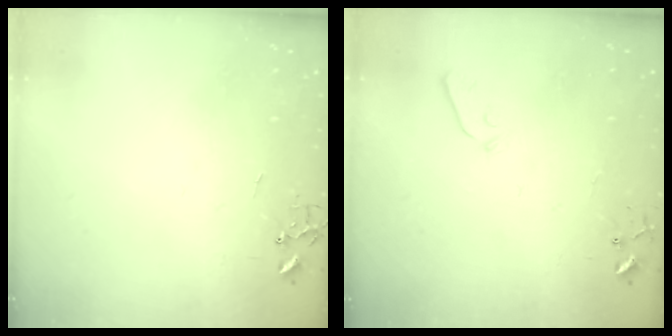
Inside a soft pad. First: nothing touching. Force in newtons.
{"total": 3.6, "press": 3.6, "slide": 0.6}